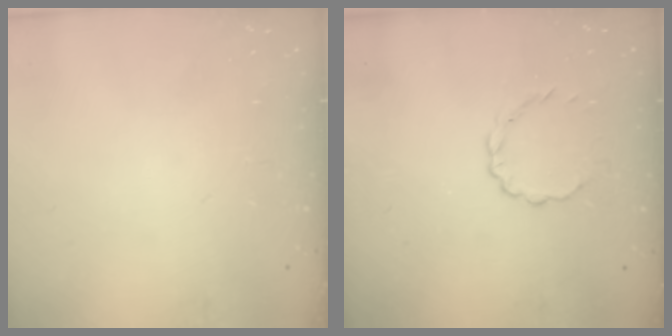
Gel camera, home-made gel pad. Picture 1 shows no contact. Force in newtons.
{"total": 2.8, "press": 2.6, "slide": 1.1}